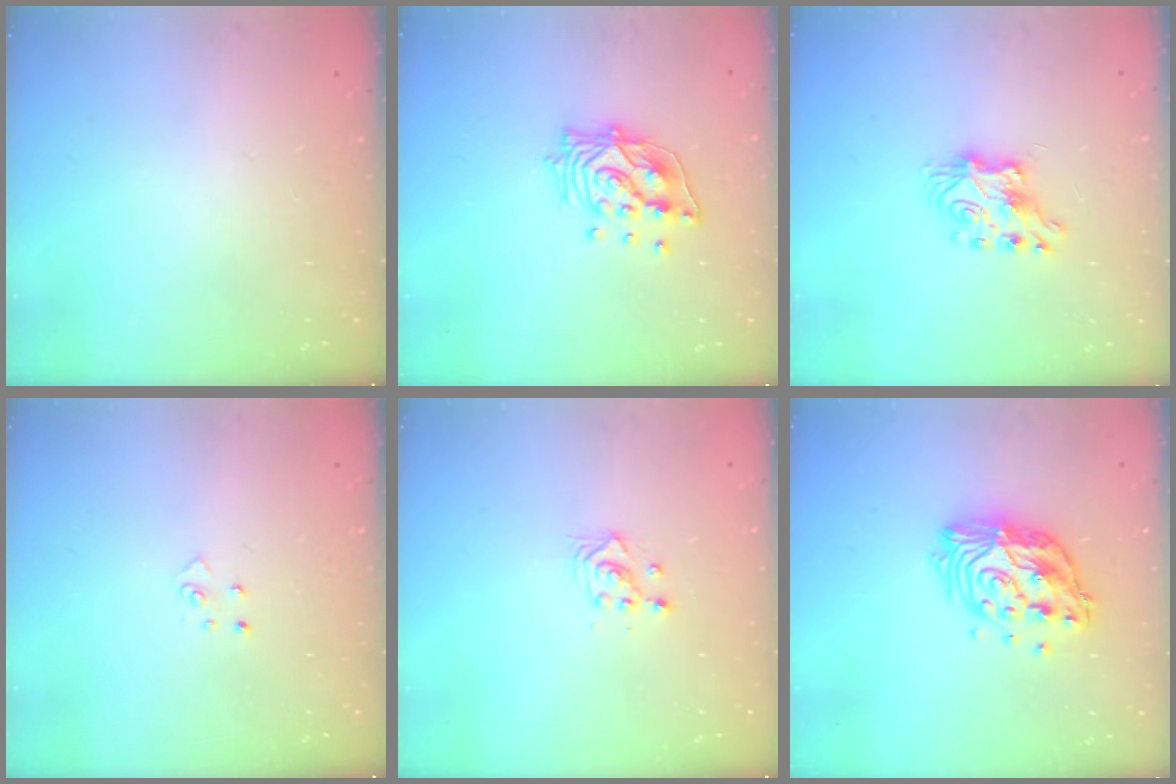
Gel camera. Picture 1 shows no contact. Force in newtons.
{"total": 13.2, "press": 13.2, "slide": 1.3}
{"total": 7.3, "press": 7.2, "slide": 0.6}
{"total": 2.6, "press": 2.6, "slide": 0.3}
{"total": 2.3, "press": 2.3, "slide": 0.2}
{"total": 16.8, "press": 16.7, "slide": 1.5}